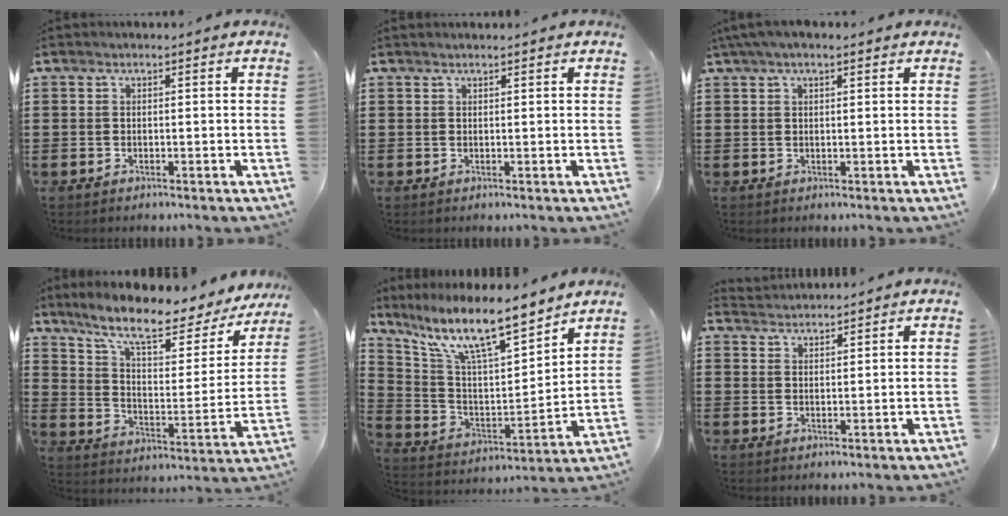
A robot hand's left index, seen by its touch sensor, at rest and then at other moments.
{"total": 0.5, "force": [0.5, 0.0, 0.2], "torque": [-0.005, -0.001, 0.009]}
{"total": 2.5, "force": [1.6, 0.7, 1.8], "torque": [-0.037, 0.006, 0.028]}
{"total": 11.0, "force": [8.6, 2.2, 6.5], "torque": [-0.144, -0.053, 0.143]}
{"total": 12.0, "force": [9.5, 2.1, 7.0], "torque": [-0.161, -0.058, 0.162]}
{"total": 2.3, "force": [2.2, 0.0, -0.6], "torque": [0.004, -0.002, 0.043]}